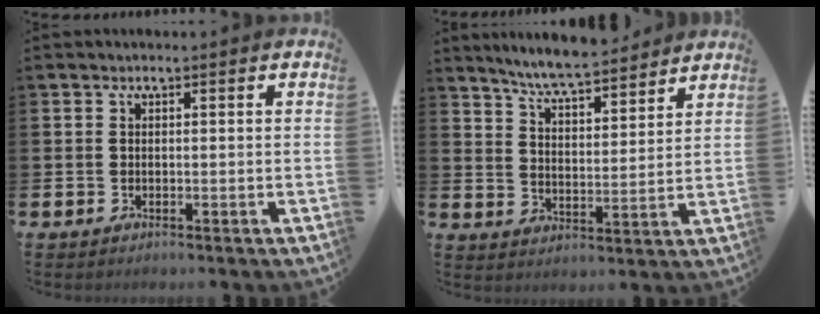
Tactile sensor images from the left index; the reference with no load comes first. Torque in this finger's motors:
{"motor_torque": [0.68, -0.60, 0.52, 0.17]}